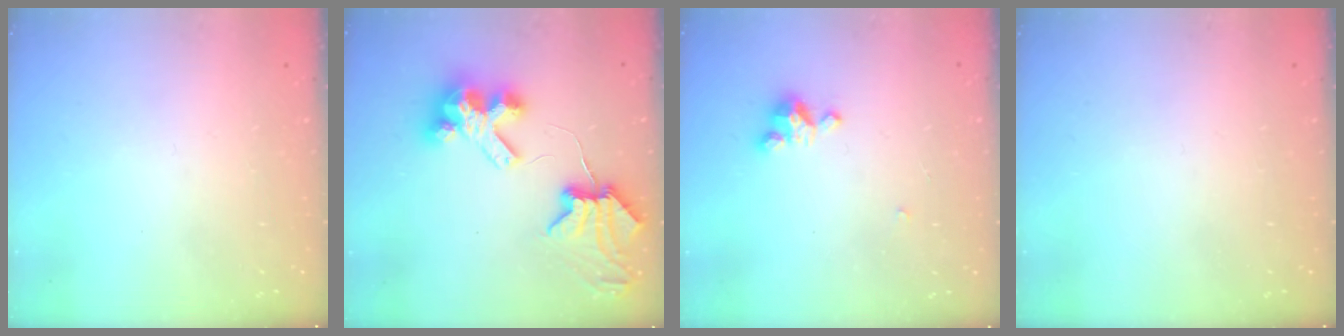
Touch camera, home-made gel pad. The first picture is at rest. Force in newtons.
{"total": 9.0, "press": 8.9, "slide": 1.1}
{"total": 3.4, "press": 3.3, "slide": 0.2}
{"total": 0.0}